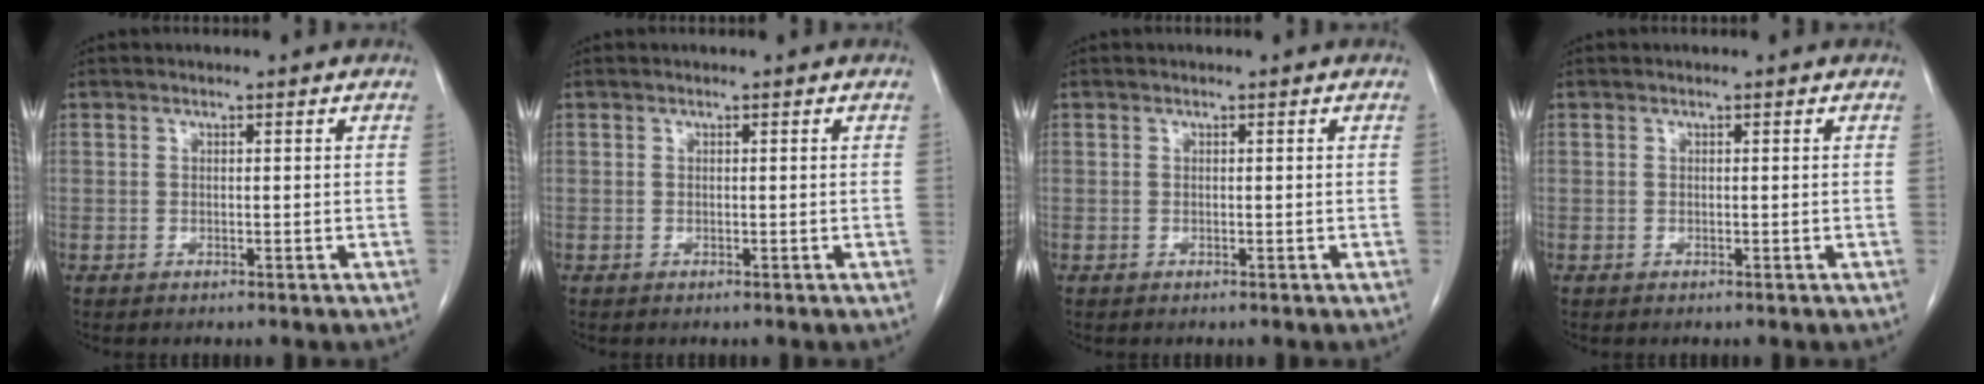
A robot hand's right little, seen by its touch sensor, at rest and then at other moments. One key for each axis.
{"total": 0.0}
{"total": 0.0}
{"total": 0.0}